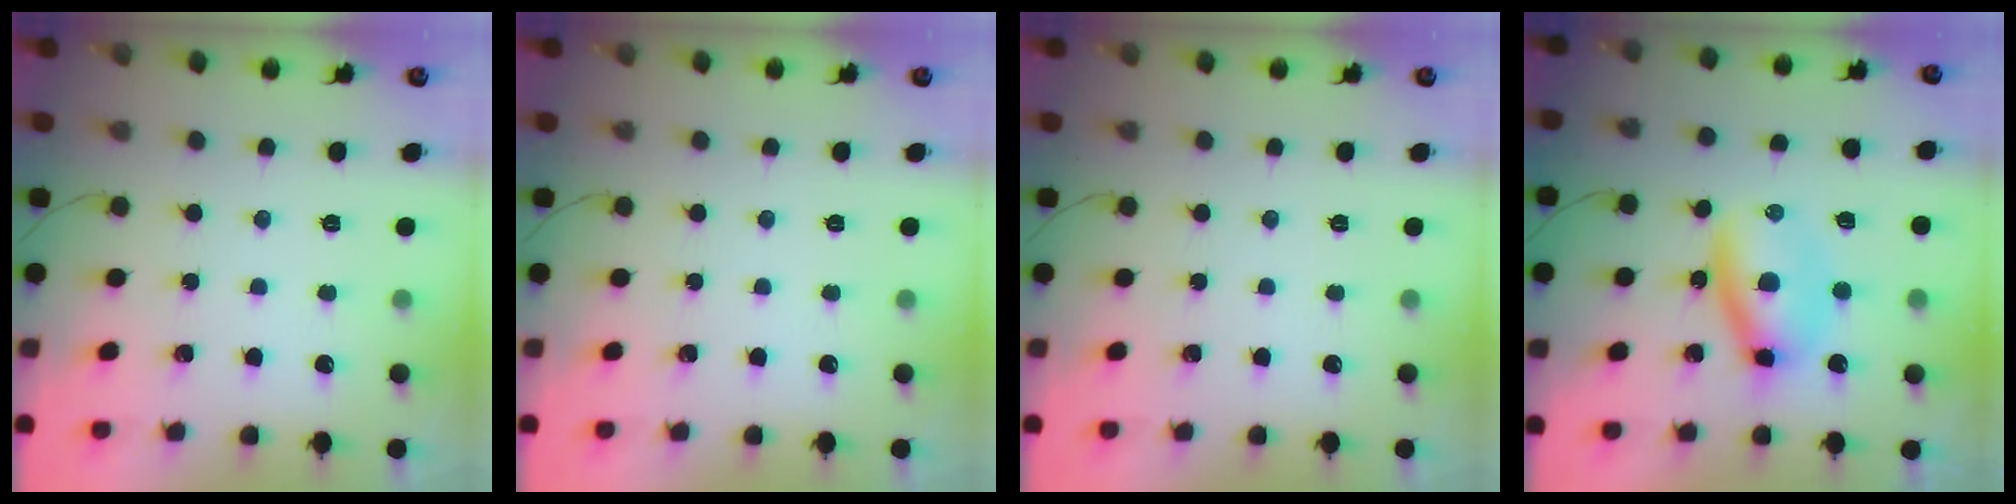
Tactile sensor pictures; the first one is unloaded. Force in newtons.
{"total": 0.0}
{"total": 0.0}
{"total": 6.7, "press": 6.5, "slide": 1.7}